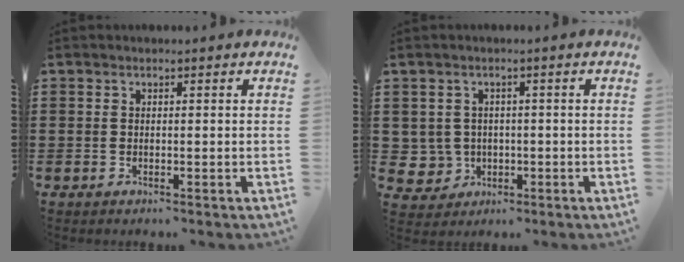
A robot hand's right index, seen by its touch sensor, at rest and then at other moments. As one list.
[{"total": 3.1, "force": [-0.1, 3.1, 0.4], "torque": [-0.031, 0.004, -0.007]}]